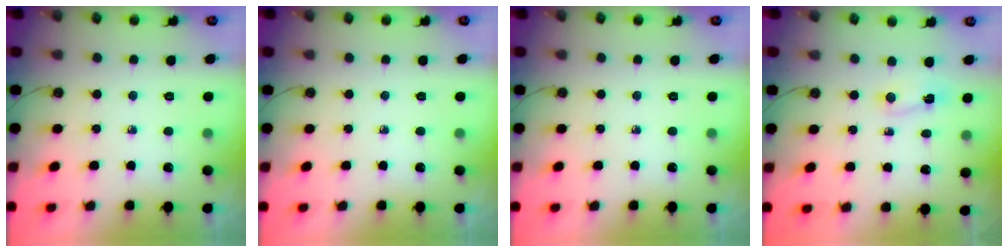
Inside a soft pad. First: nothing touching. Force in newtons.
{"total": 0.0}
{"total": 0.0}
{"total": 2.0, "press": 1.6, "slide": 1.2}